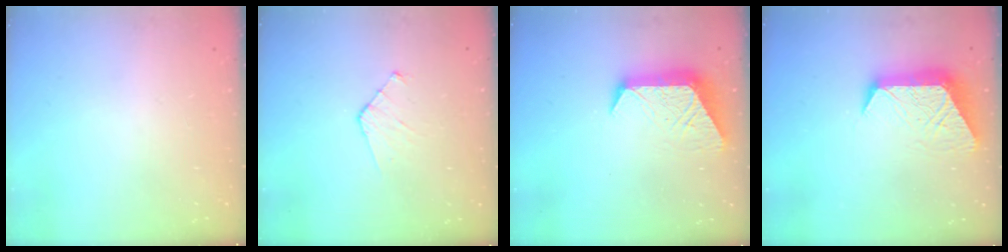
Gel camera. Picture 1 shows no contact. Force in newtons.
{"total": 3.8, "press": 3.7, "slide": 0.3}
{"total": 11.4, "press": 11.3, "slide": 1.0}
{"total": 11.7, "press": 11.7, "slide": 0.9}